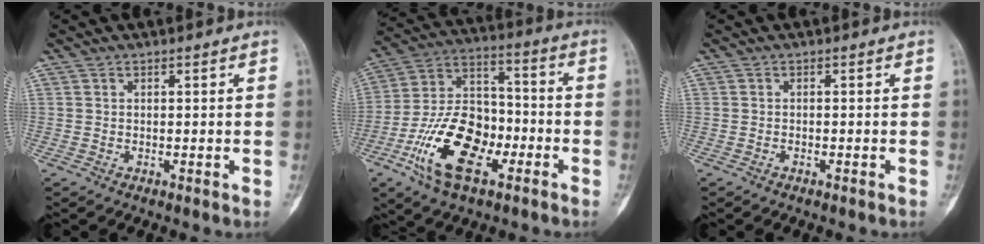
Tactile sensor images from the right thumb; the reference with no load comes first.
{"total": 18.3, "force": [-7.6, 9.8, 13.4], "torque": [-0.231, 0.047, -0.141]}
{"total": 0.6, "force": [-0.4, 0.1, 0.3], "torque": [-0.014, 0.005, -0.005]}